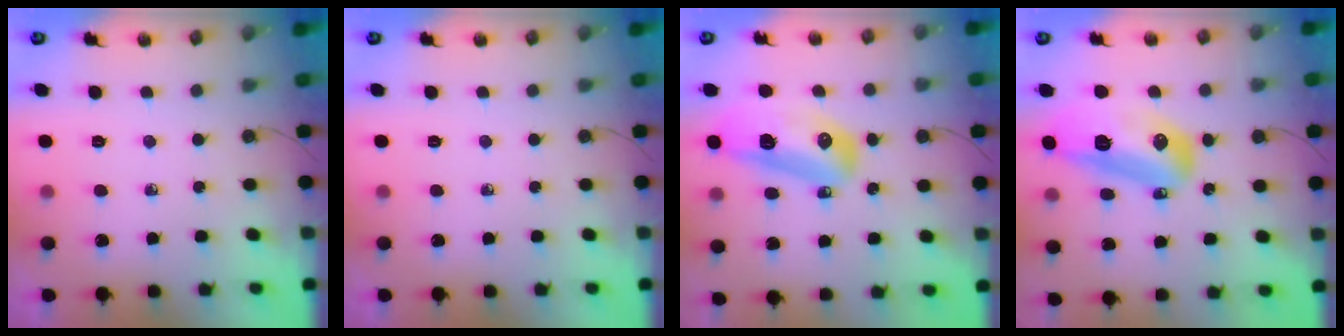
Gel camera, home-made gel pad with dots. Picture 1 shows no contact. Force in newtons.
{"total": 0.0}
{"total": 14.0, "press": 13.9, "slide": 2.1}
{"total": 15.6, "press": 15.5, "slide": 1.6}